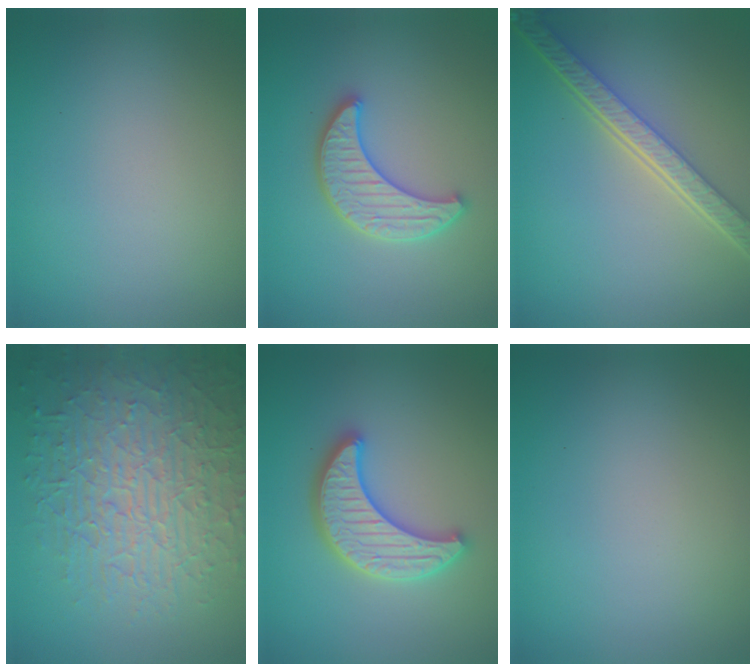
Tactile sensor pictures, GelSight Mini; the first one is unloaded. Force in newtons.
{"total": 3.8, "press": 3.6, "slide": 1.0}
{"total": 5.4, "press": 4.2, "slide": 3.4}
{"total": 8.6, "press": 6.1, "slide": 6.1}
{"total": 4.4, "press": 4.3, "slide": 0.9}
{"total": 0.0}